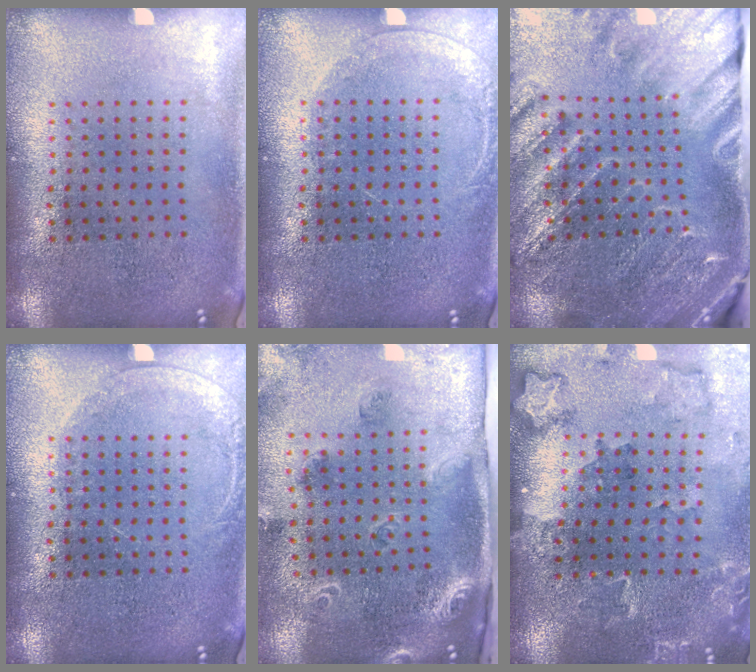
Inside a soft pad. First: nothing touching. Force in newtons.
{"total": 1.2, "press": 1.1, "slide": 0.1}
{"total": 3.0, "press": 3.0, "slide": 0.5}
{"total": 1.2, "press": 1.1, "slide": 0.1}
{"total": 1.8, "press": 1.7, "slide": 0.5}
{"total": 1.8, "press": 1.8, "slide": 0.0}